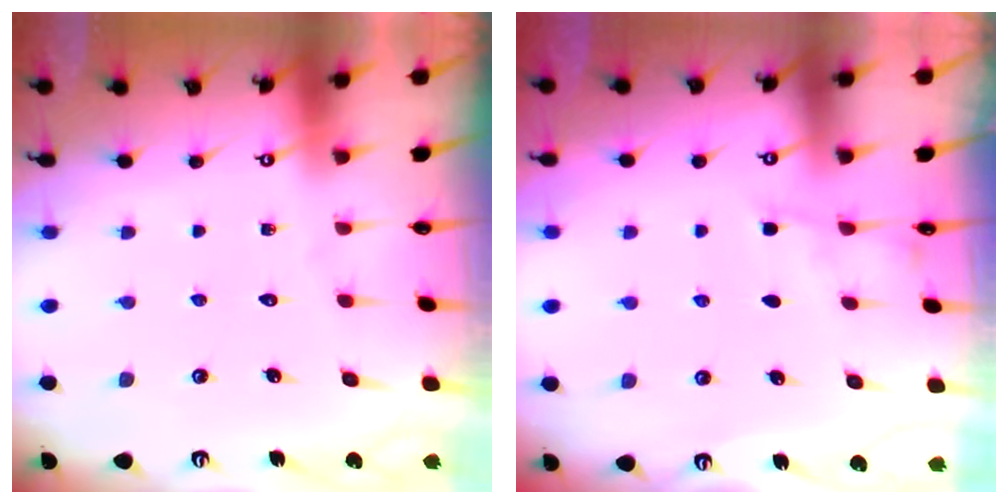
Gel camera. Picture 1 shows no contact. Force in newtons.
{"total": 2.2, "press": 2.2, "slide": 0.3}